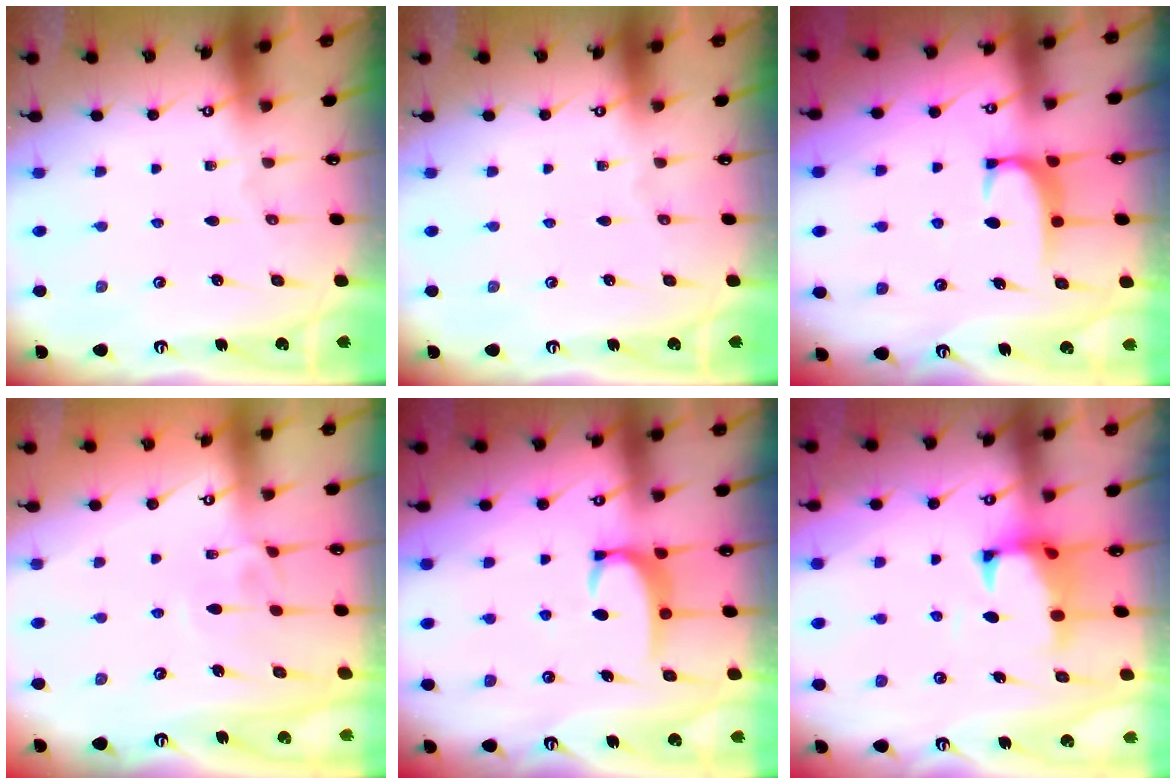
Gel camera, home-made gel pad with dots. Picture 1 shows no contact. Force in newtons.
{"total": 0.0}
{"total": 1.7, "press": 1.6, "slide": 0.5}
{"total": 1.3, "press": 1.0, "slide": 0.8}
{"total": 3.6, "press": 3.6, "slide": 0.4}
{"total": 1.5, "press": 1.1, "slide": 1.1}